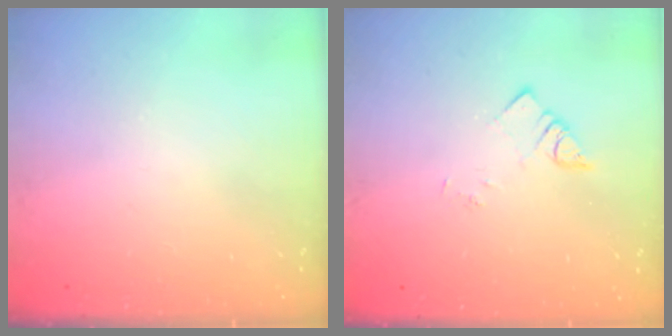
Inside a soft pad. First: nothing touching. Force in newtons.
{"total": 2.2, "press": 2.2, "slide": 0.2}